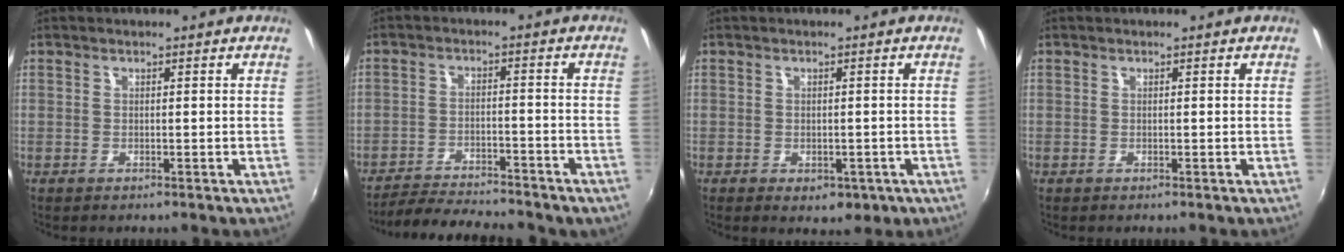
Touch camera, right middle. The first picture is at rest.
{"total": 13.8, "force": [-12.0, 3.0, 6.0], "torque": [-0.127, -0.016, -0.178]}
{"total": 4.4, "force": [-1.9, 2.9, 2.7], "torque": [-0.046, -0.014, -0.020]}
{"total": 0.0}